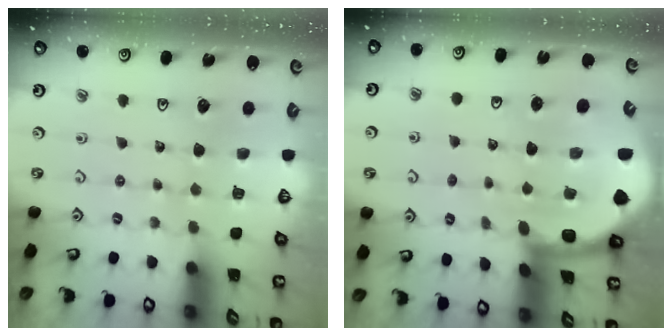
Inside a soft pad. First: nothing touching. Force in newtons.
{"total": 6.5, "press": 6.4, "slide": 0.9}